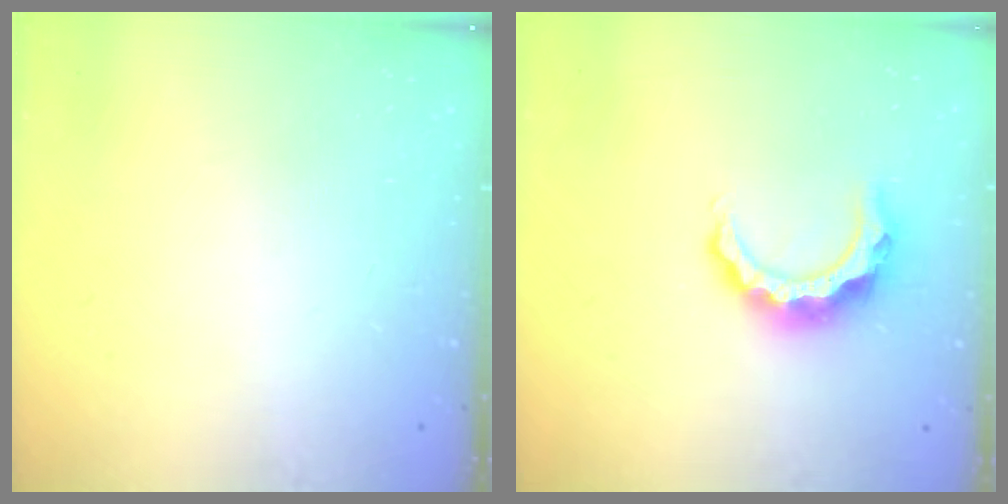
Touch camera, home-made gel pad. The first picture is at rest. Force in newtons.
{"total": 8.4, "press": 8.3, "slide": 0.8}